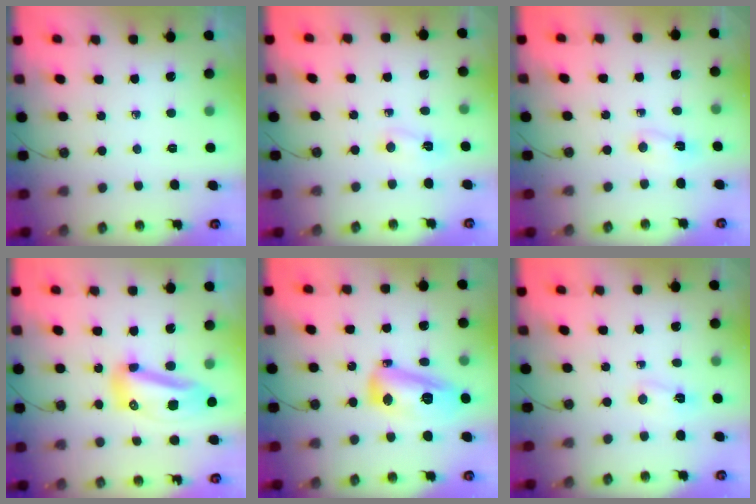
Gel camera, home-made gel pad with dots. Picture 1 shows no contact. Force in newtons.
{"total": 2.1, "press": 2.0, "slide": 0.5}
{"total": 2.2, "press": 1.9, "slide": 1.1}
{"total": 12.8, "press": 12.7, "slide": 1.2}
{"total": 15.0, "press": 15.0, "slide": 1.1}
{"total": 2.0, "press": 2.0, "slide": 0.4}